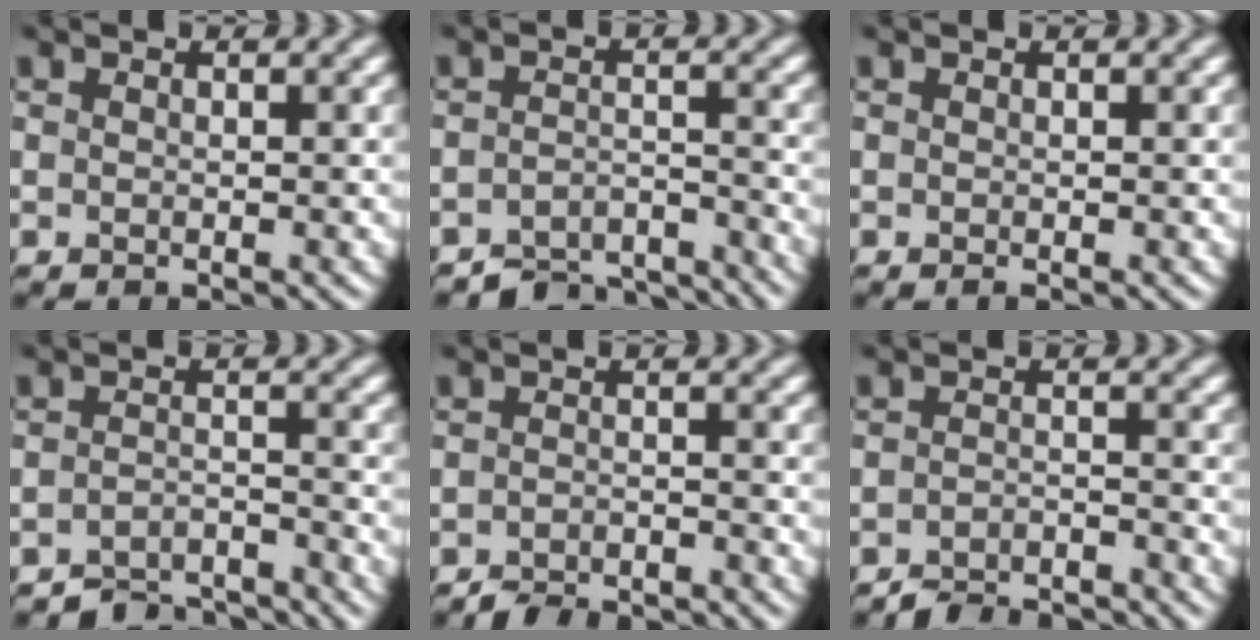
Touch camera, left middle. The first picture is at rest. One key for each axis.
{"total": 5.4, "fx": -5.0, "fy": 1.4, "fz": 1.5, "tx": -0.023, "ty": -0.011, "tz": -0.078}
{"total": 0.0}
{"total": 4.7, "fx": -4.5, "fy": 1.1, "fz": 1.2, "tx": -0.017, "ty": -0.004, "tz": -0.073}
{"total": 3.3, "fx": -3.2, "fy": 0.4, "fz": 0.6, "tx": -0.009, "ty": 0.002, "tz": -0.057}
{"total": 4.1, "fx": -4.0, "fy": 0.6, "fz": 0.8, "tx": -0.015, "ty": 0.000, "tz": -0.069}